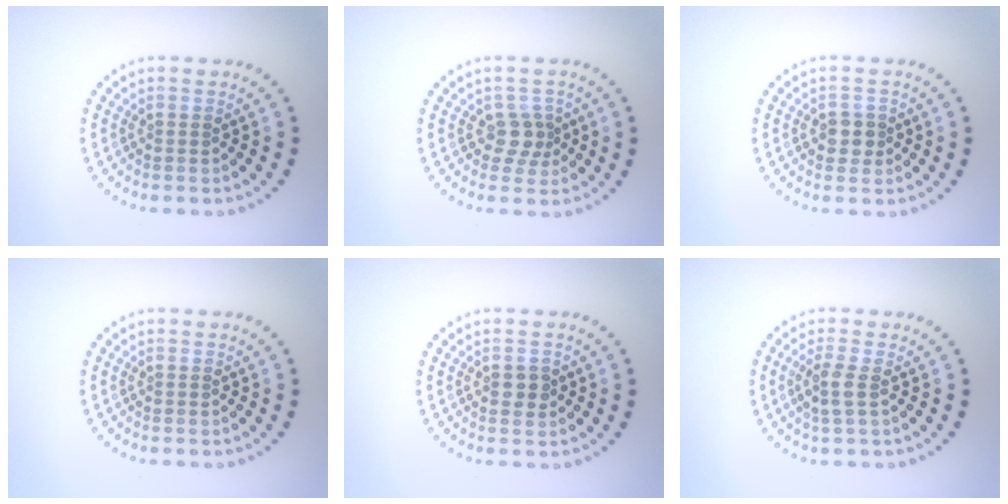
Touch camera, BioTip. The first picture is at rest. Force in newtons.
{"total": 2.1, "press": 1.7, "slide": 1.3}
{"total": 1.8, "press": 1.8, "slide": 0.6}
{"total": 0.0}
{"total": 1.5, "press": 1.5, "slide": 0.0}
{"total": 1.9, "press": 1.7, "slide": 0.9}